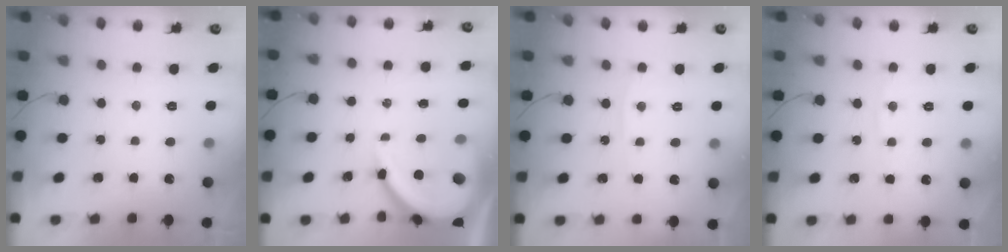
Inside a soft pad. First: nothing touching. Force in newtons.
{"total": 13.2, "press": 13.1, "slide": 1.3}
{"total": 3.4, "press": 3.4, "slide": 0.0}
{"total": 4.5, "press": 4.5, "slide": 0.5}